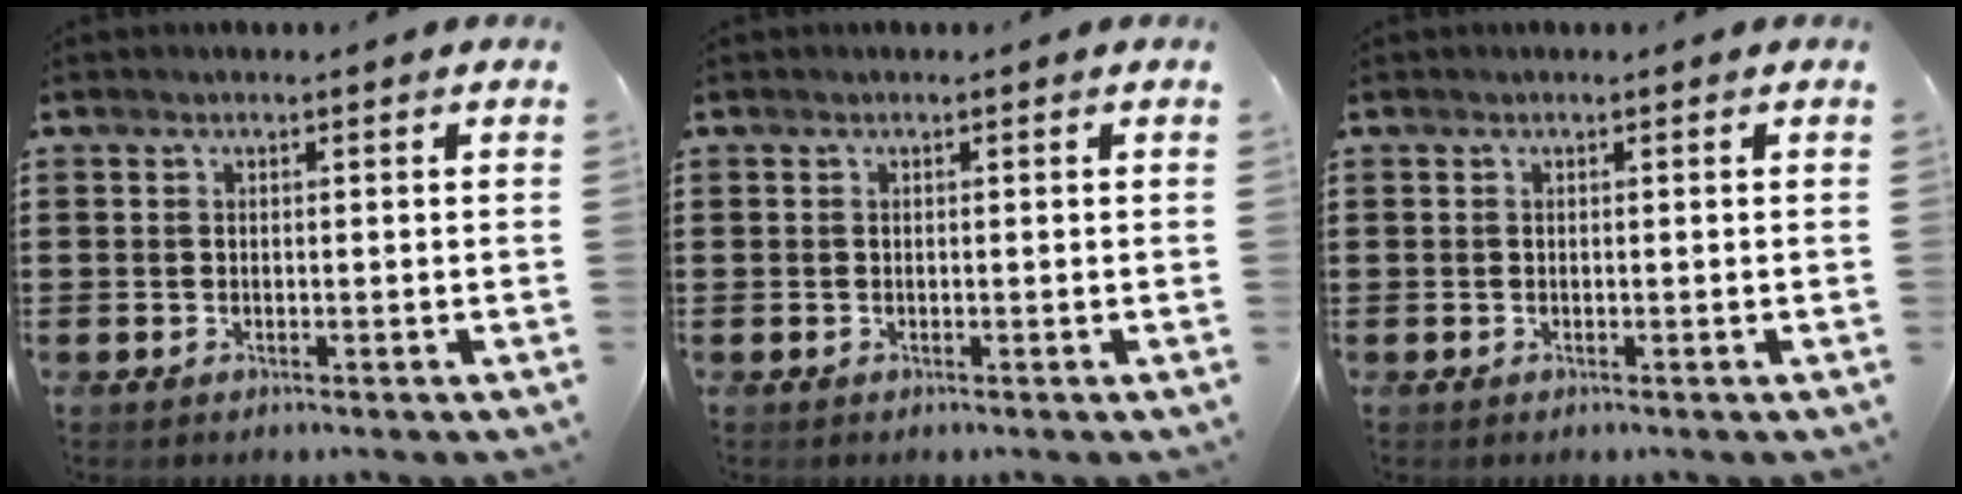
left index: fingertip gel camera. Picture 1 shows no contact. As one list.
[{"total": 0.0}, {"total": 0.0}]